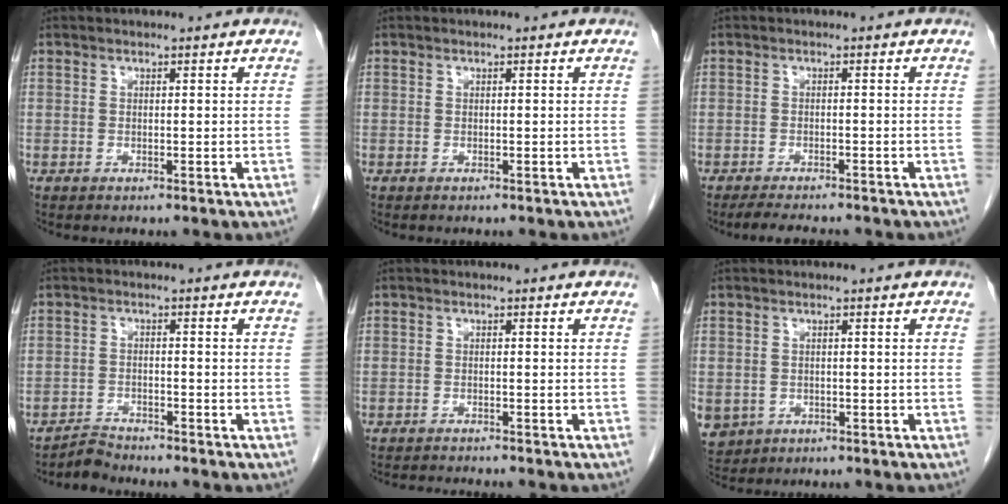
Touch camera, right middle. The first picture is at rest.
{"total": 0.0}
{"total": 5.4, "force": [-4.7, 1.0, 2.3], "torque": [-0.035, -0.011, -0.072]}
{"total": 2.1, "force": [-2.0, -0.1, -0.5], "torque": [0.013, -0.011, -0.037]}
{"total": 5.2, "force": [-4.9, 0.1, 1.6], "torque": [-0.018, -0.011, -0.072]}
{"total": 6.5, "force": [-2.4, 5.7, 2.2], "torque": [-0.062, -0.004, -0.030]}